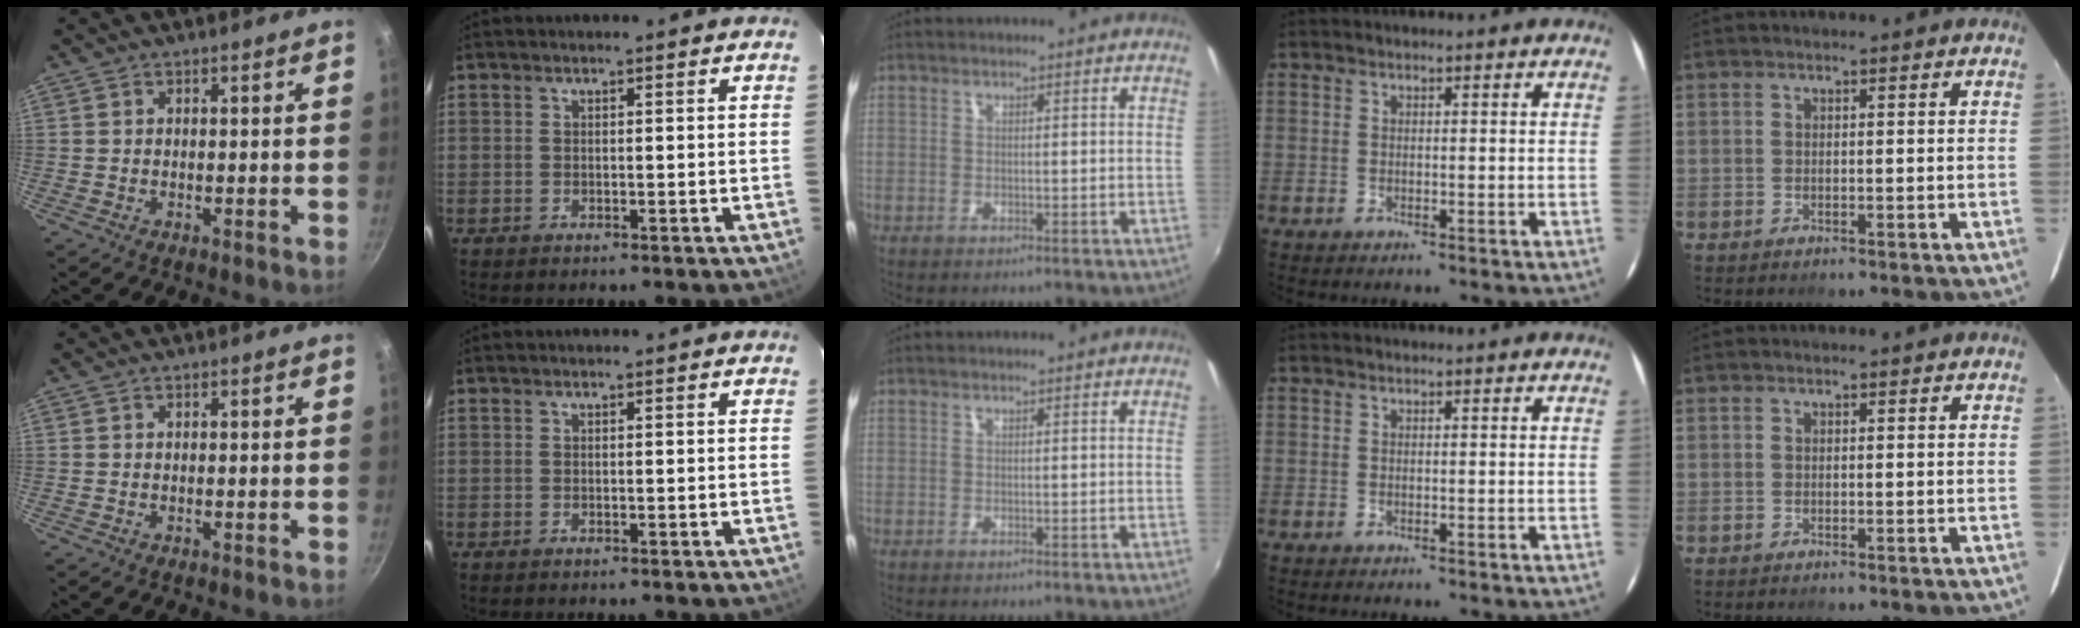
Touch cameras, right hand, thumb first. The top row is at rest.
{}